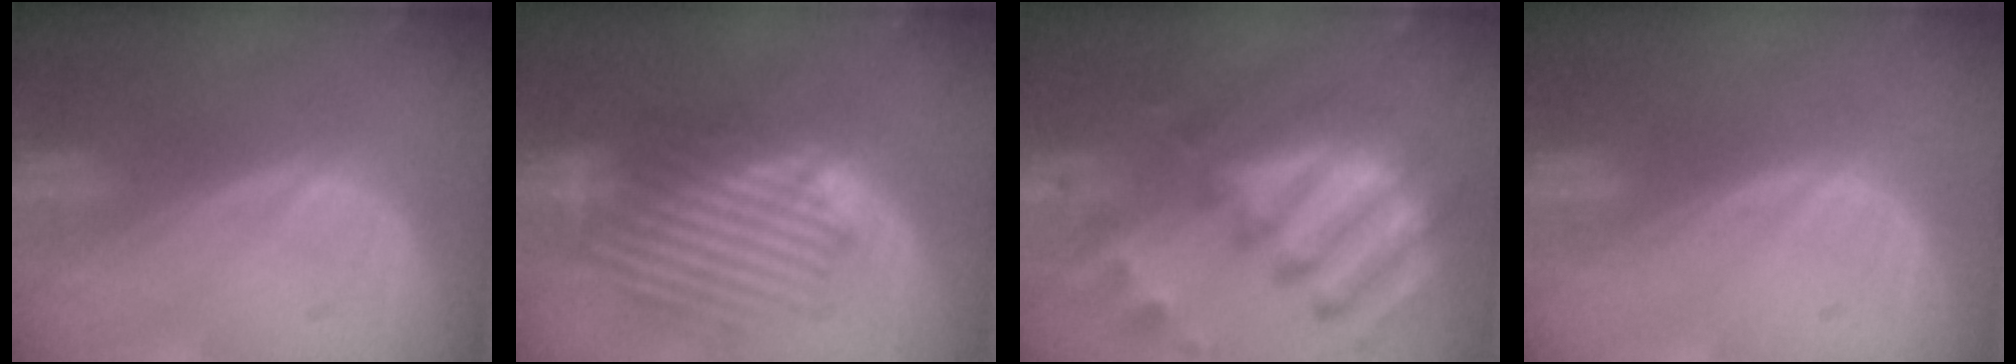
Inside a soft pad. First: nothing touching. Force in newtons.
{"total": 8.4, "press": 8.0, "slide": 2.5}
{"total": 11.8, "press": 10.2, "slide": 5.9}
{"total": 0.0}